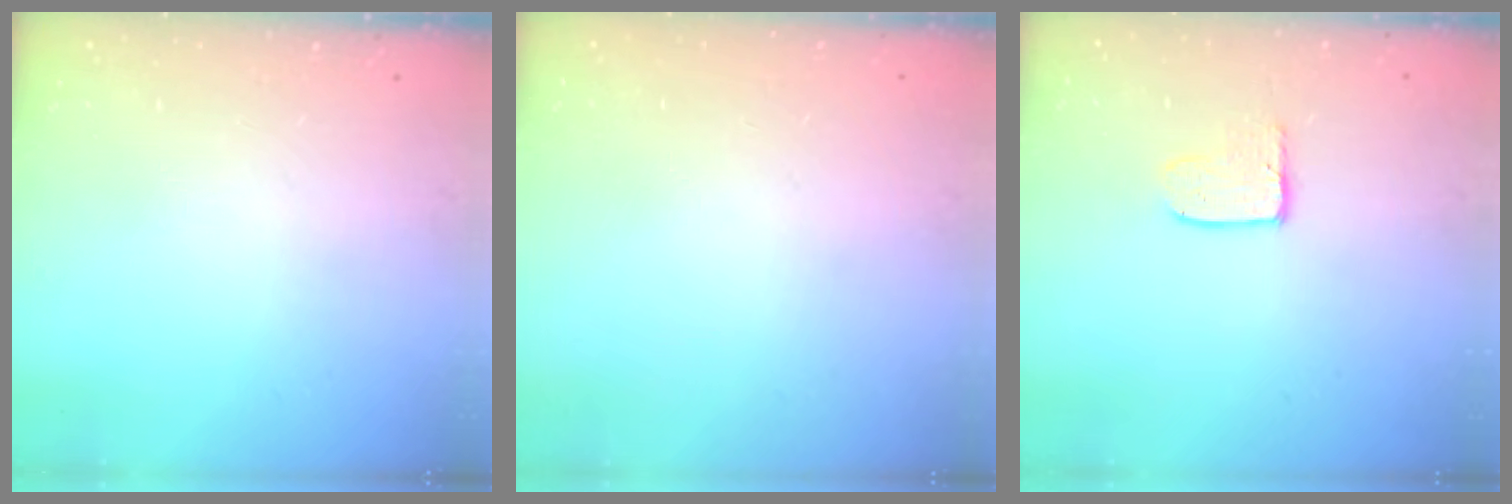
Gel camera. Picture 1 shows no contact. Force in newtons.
{"total": 0.0}
{"total": 3.6, "press": 3.6, "slide": 0.3}